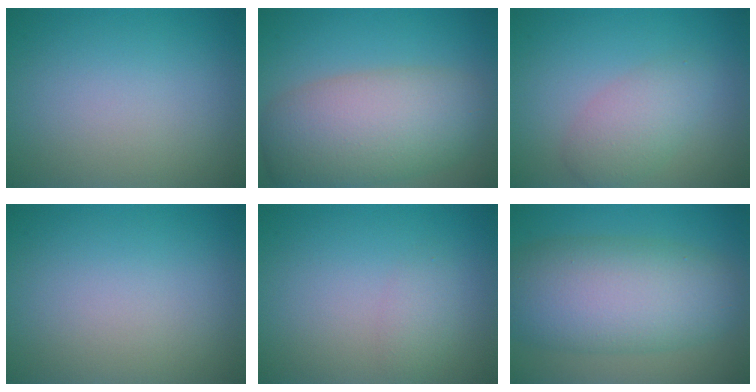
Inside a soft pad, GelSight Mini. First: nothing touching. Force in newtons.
{"total": 8.9, "press": 8.9, "slide": 0.2}
{"total": 3.2, "press": 3.2, "slide": 0.1}
{"total": 0.0}
{"total": 1.4, "press": 1.4, "slide": 0.0}
{"total": 10.0, "press": 10.0, "slide": 0.2}